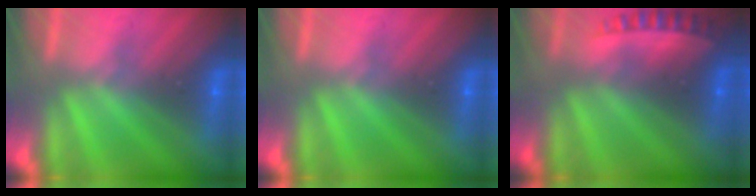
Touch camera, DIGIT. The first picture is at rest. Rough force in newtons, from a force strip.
{"total": 0.0}
{"total": 2.9}